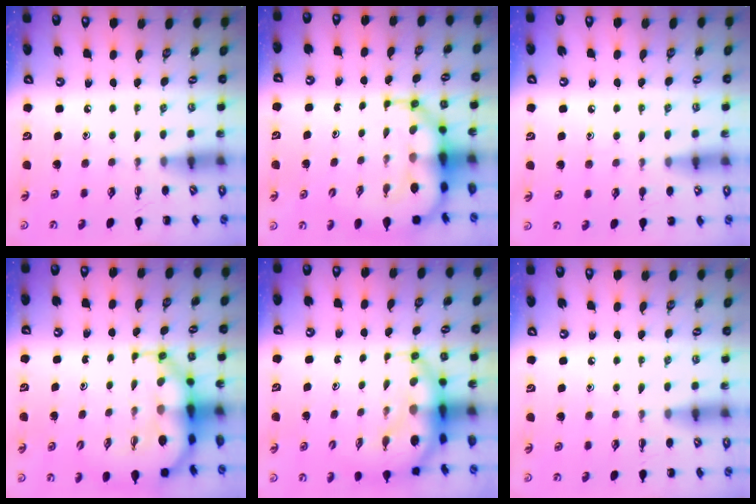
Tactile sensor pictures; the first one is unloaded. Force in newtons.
{"total": 9.9, "press": 9.4, "slide": 2.9}
{"total": 4.8, "press": 4.6, "slide": 1.2}
{"total": 9.0, "press": 8.6, "slide": 2.4}
{"total": 7.7, "press": 7.5, "slide": 1.7}
{"total": 4.1, "press": 3.8, "slide": 1.6}